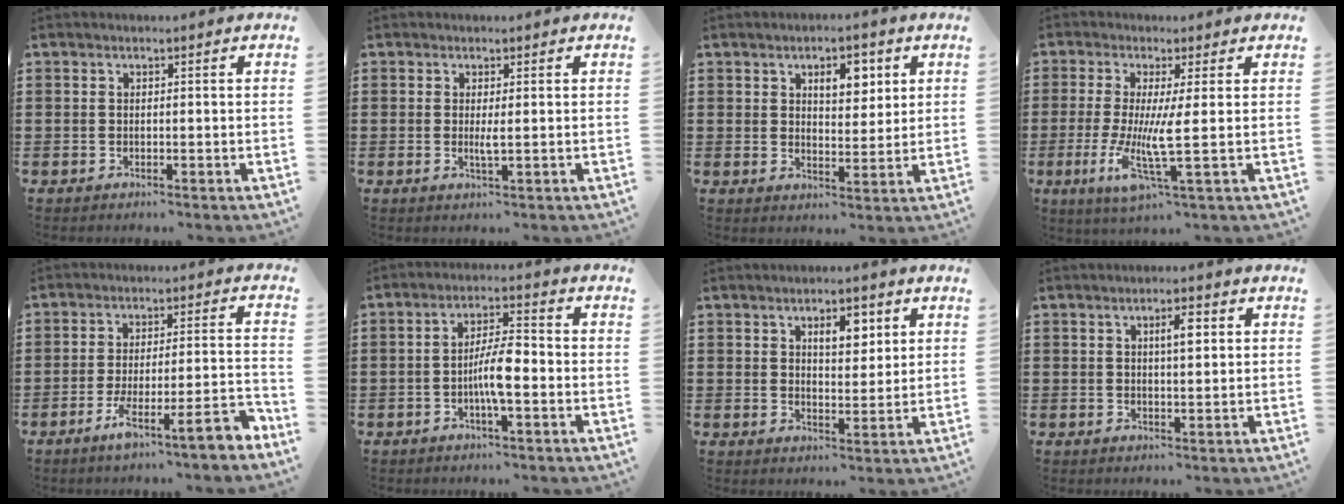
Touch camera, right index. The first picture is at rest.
{"total": 1.7, "force": [0.0, 0.1, 1.7], "torque": [-0.032, -0.004, -0.001]}
{"total": 5.5, "force": [2.5, 2.8, 4.0], "torque": [-0.055, 0.000, 0.034]}
{"total": 7.2, "force": [-0.6, 0.0, 7.1], "torque": [-0.158, -0.026, -0.018]}
{"total": 8.5, "force": [-5.7, 0.7, 6.3], "torque": [-0.109, -0.007, -0.107]}
{"total": 6.1, "force": [-1.4, 1.4, 5.7], "torque": [-0.114, 0.005, -0.032]}
{"total": 5.2, "force": [2.3, 2.5, 3.9], "torque": [-0.062, 0.002, 0.033]}
{"total": 3.5, "force": [0.9, 1.0, 3.2], "torque": [-0.049, 0.002, 0.009]}